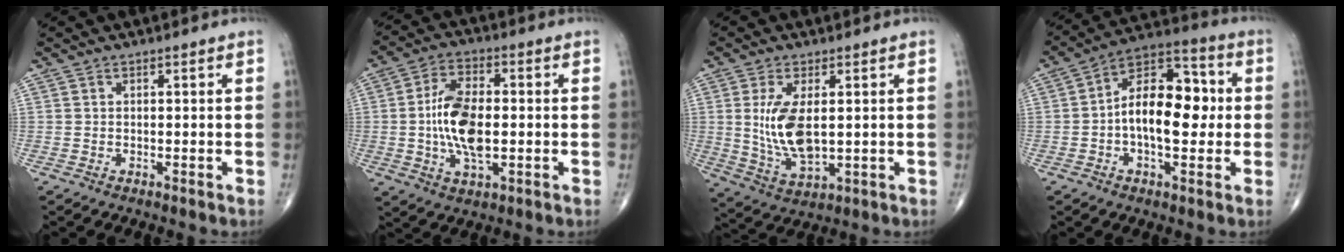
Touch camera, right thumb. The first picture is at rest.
{"total": 11.7, "force": [-0.6, 5.8, 10.2], "torque": [-0.192, 0.004, -0.013]}
{"total": 10.3, "force": [1.3, 4.7, 9.0], "torque": [-0.179, -0.019, 0.036]}
{"total": 15.0, "force": [-0.2, 8.1, 12.6], "torque": [-0.180, 0.034, -0.016]}